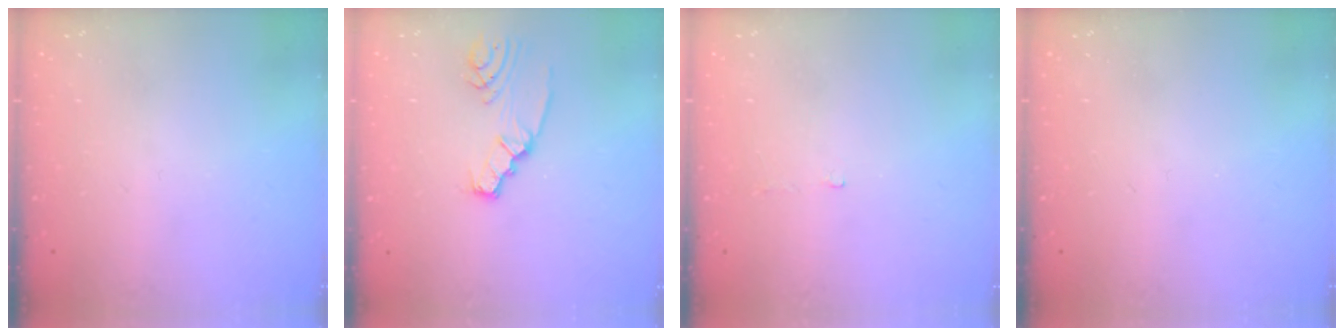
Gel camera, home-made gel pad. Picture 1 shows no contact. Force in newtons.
{"total": 3.6, "press": 3.6, "slide": 0.5}
{"total": 1.6, "press": 1.5, "slide": 0.3}
{"total": 0.0}